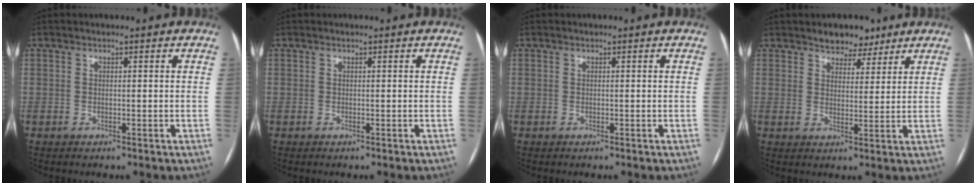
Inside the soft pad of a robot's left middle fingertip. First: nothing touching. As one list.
[{"total": 0.0}, {"total": 0.0}, {"total": 5.2, "force": [4.0, 2.9, 1.7], "torque": [-0.017, 0.002, 0.063]}]